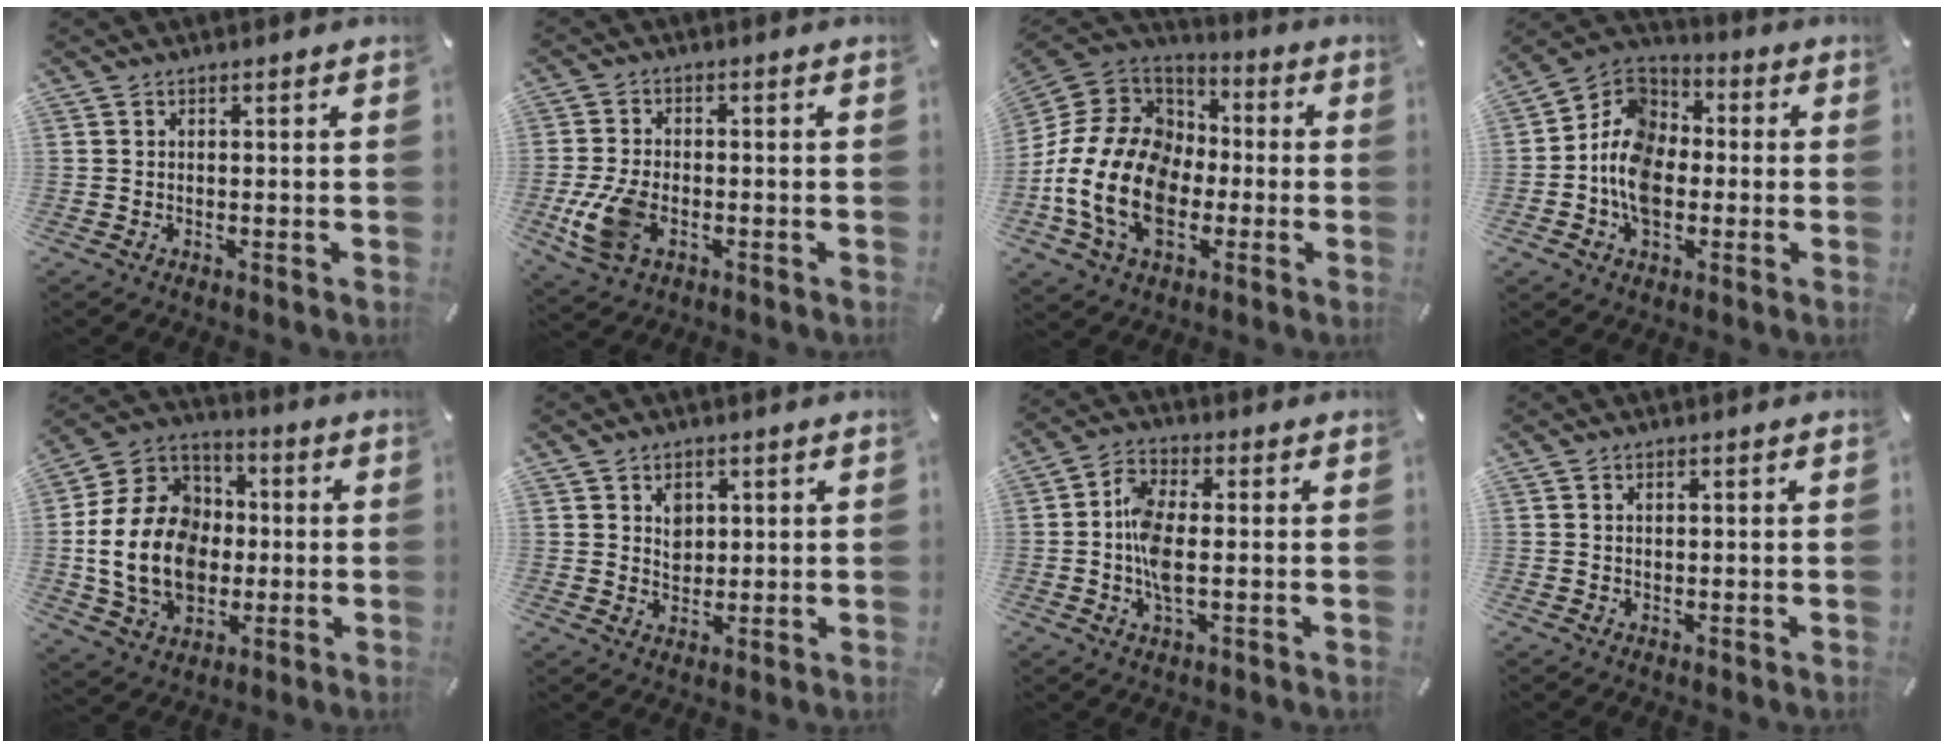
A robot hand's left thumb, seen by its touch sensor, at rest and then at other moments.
{"total": 9.6, "force": [-2.8, 6.1, 6.9], "torque": [-0.158, 0.000, -0.050]}
{"total": 20.2, "force": [-5.1, 15.6, 11.9], "torque": [-0.258, 0.026, -0.083]}
{"total": 12.3, "force": [-3.6, 9.4, 7.1], "torque": [-0.172, 0.018, -0.072]}
{"total": 20.6, "force": [-2.2, 16.2, 12.5], "torque": [-0.274, 0.020, -0.035]}
{"total": 4.3, "force": [1.4, 3.8, 1.5], "torque": [-0.008, -0.006, 0.019]}
{"total": 7.7, "force": [-0.6, 3.7, 6.7], "torque": [-0.145, 0.003, -0.013]}
{"total": 1.0, "force": [0.3, 0.7, 0.6], "torque": [-0.006, 0.002, 0.003]}